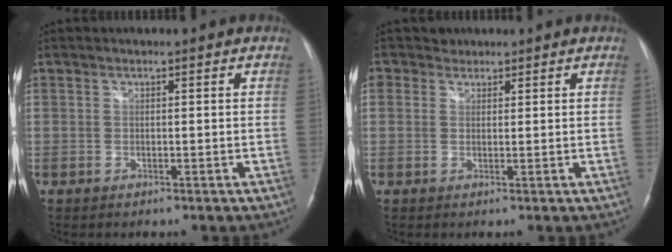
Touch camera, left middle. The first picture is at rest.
{"total": 1.9, "force": [1.2, 1.4, -0.2], "torque": [0.008, 0.011, 0.017]}